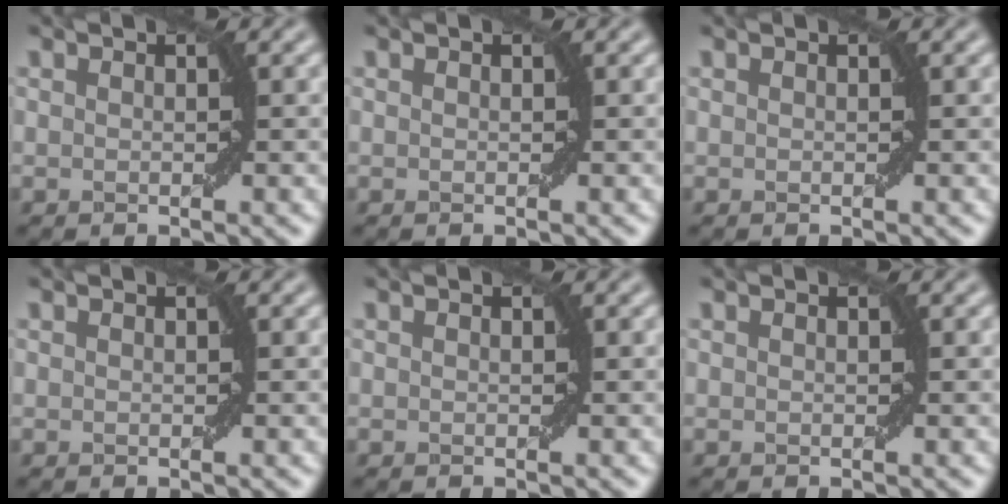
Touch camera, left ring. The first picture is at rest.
{"total": 0.0}
{"total": 0.0}
{"total": 0.0}
{"total": 0.0}
{"total": 0.0}